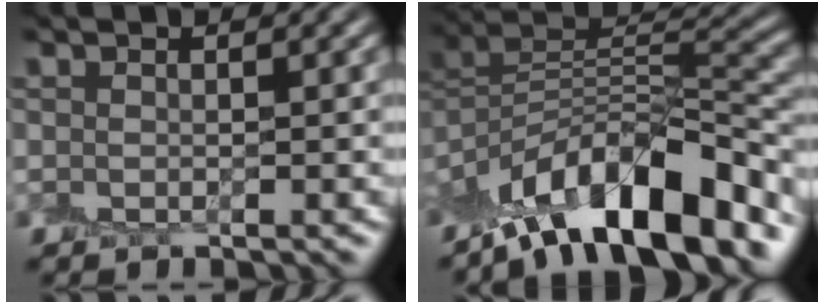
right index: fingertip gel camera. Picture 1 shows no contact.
{"total": 12.7, "force": [-8.2, 3.9, 8.9], "torque": [-0.142, 0.024, -0.151]}